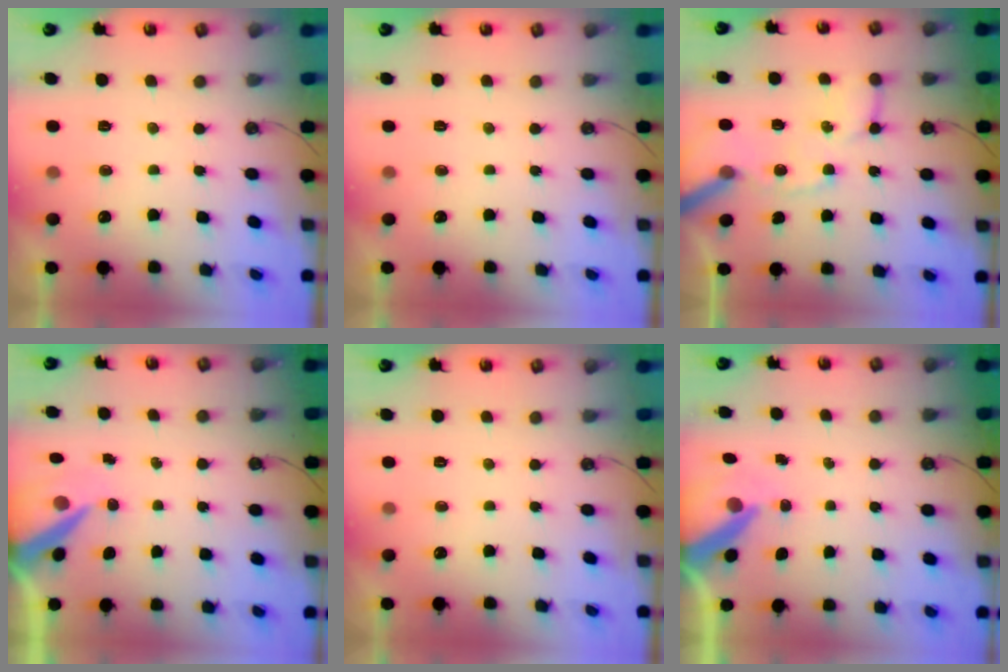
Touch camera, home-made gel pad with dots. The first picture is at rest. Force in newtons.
{"total": 0.0}
{"total": 13.6, "press": 13.5, "slide": 1.8}
{"total": 7.8, "press": 7.7, "slide": 1.0}
{"total": 0.0}
{"total": 8.1, "press": 8.0, "slide": 1.0}